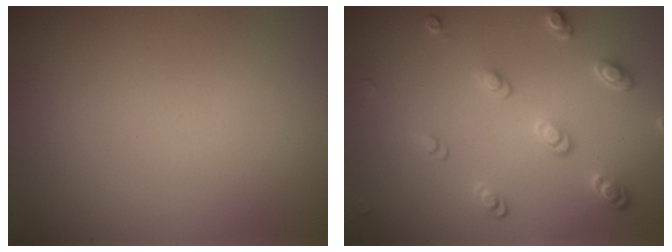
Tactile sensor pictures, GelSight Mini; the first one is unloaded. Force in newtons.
{"total": 2.8, "press": 2.5, "slide": 1.1}